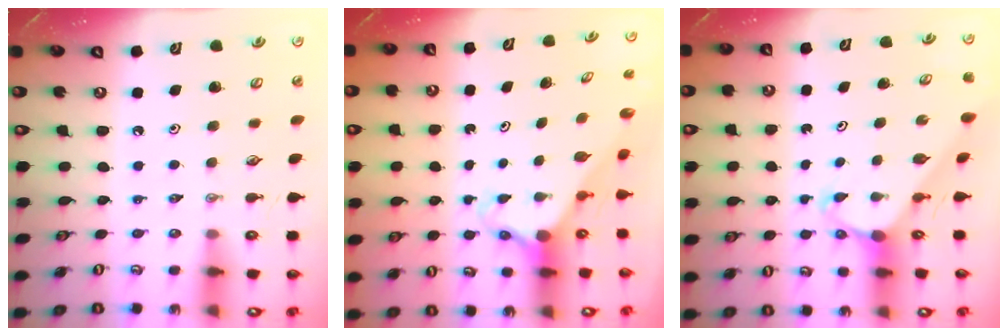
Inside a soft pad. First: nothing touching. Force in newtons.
{"total": 2.7, "press": 2.7, "slide": 0.2}
{"total": 4.0, "press": 4.0, "slide": 0.3}